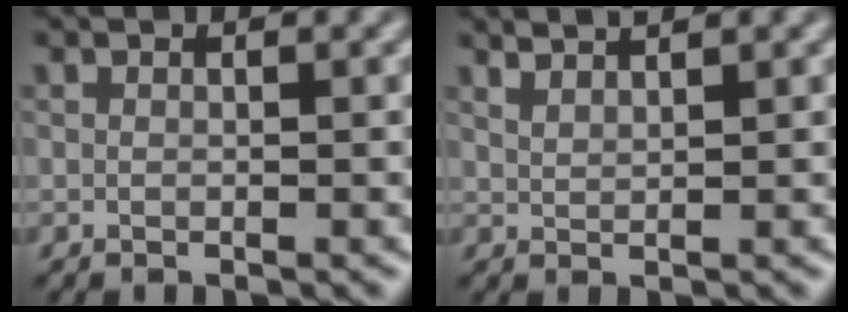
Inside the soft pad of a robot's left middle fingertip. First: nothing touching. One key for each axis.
{"total": 2.2, "fx": 2.0, "fy": 0.5, "fz": 0.8, "tx": 0.000, "ty": 0.003, "tz": 0.021}